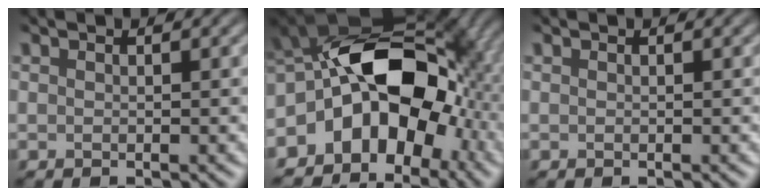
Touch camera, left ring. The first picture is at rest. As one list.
[{"total": 12.9, "force": [-4.8, 8.5, 8.4], "torque": [-0.112, 0.007, -0.090]}, {"total": 0.0}]